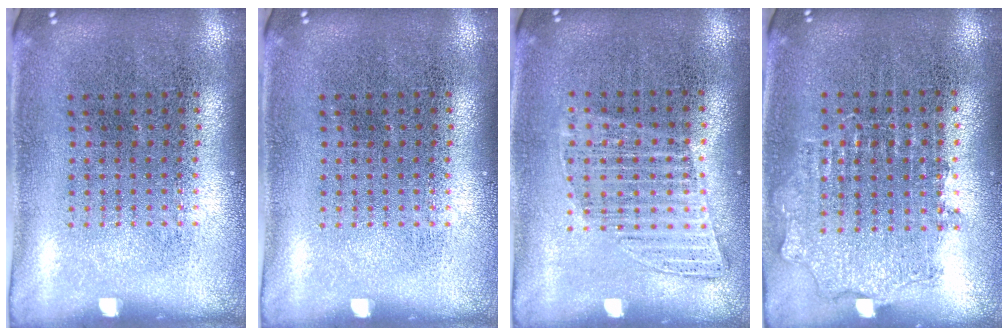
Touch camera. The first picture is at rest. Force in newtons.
{"total": 0.0}
{"total": 1.0, "press": 1.0, "slide": 0.4}
{"total": 0.9, "press": 0.8, "slide": 0.3}